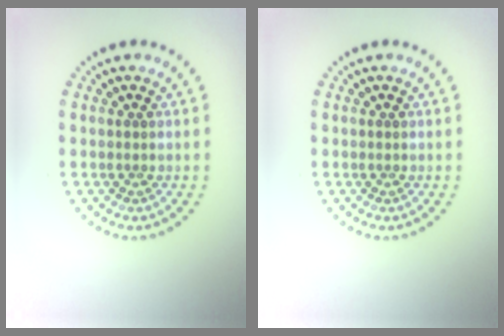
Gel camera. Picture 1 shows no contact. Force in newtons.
{"total": 0.0}